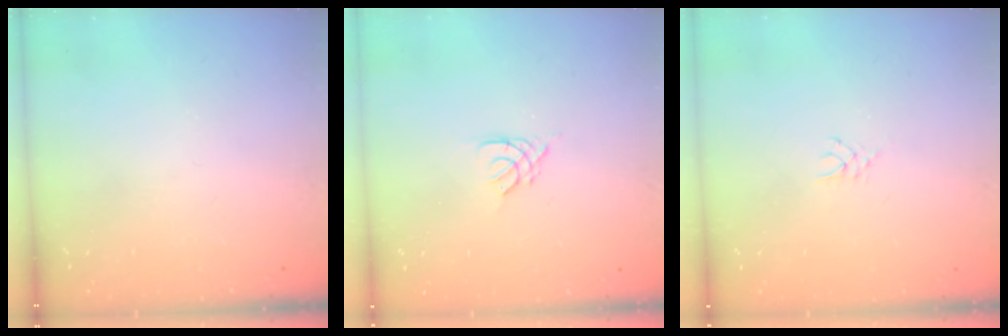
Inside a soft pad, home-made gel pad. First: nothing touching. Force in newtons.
{"total": 2.7, "press": 2.7, "slide": 0.5}
{"total": 2.1, "press": 2.1, "slide": 0.3}